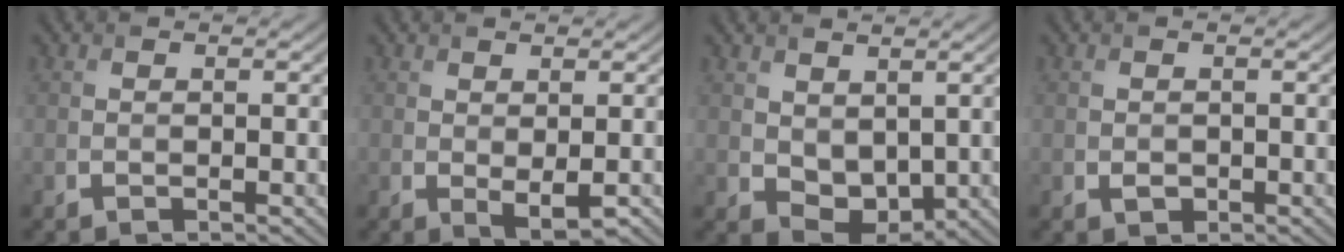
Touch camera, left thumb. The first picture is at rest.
{"total": 1.7, "force": [0.3, 0.5, 1.6], "torque": [-0.034, -0.008, 0.011]}
{"total": 4.8, "force": [1.8, 3.3, 2.9], "torque": [-0.067, -0.012, 0.039]}
{"total": 0.9, "force": [-0.2, 0.7, 0.5], "torque": [-0.008, -0.007, -0.004]}